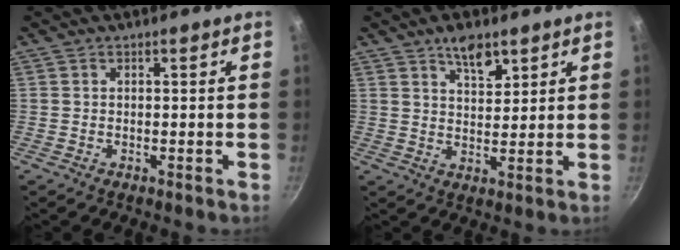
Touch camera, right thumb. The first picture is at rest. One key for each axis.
{"total": 6.1, "fx": 3.9, "fy": 2.8, "fz": 3.8, "tx": -0.051, "ty": -0.024, "tz": 0.064}